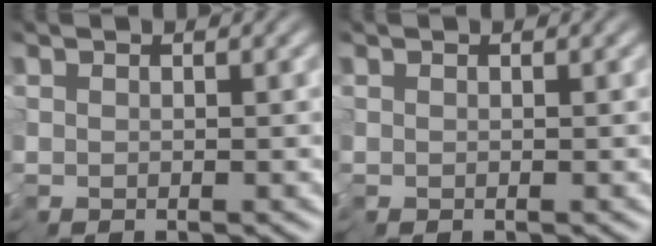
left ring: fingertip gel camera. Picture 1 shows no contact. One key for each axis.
{"total": 0.0}